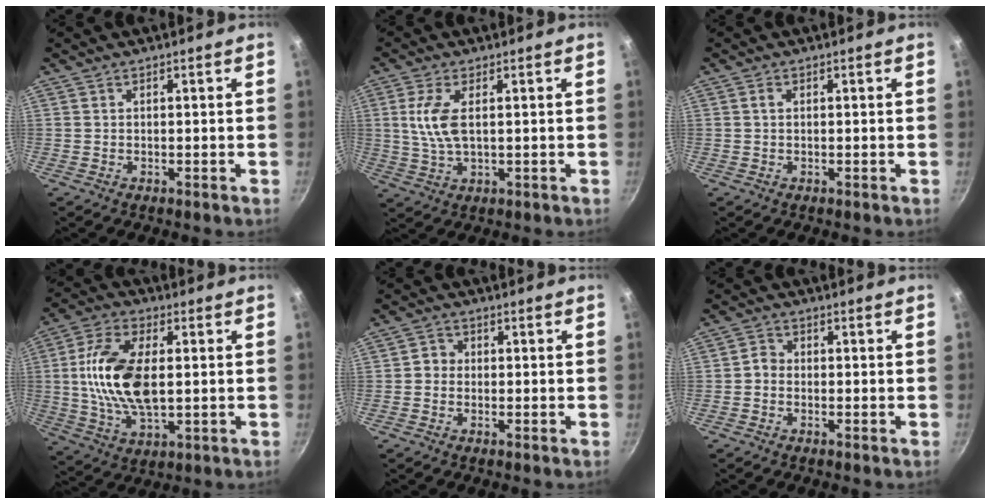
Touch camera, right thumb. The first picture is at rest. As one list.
[{"total": 7.0, "force": [1.2, 3.1, 6.2], "torque": [-0.132, 0.000, 0.024]}, {"total": 0.9, "force": [0.2, 0.6, 0.7], "torque": [-0.012, 0.004, 0.002]}, {"total": 15.5, "force": [1.1, 8.1, 13.2], "torque": [-0.252, 0.009, 0.018]}, {"total": 2.3, "force": [-0.4, 2.2, 0.9], "torque": [-0.002, 0.008, -0.015]}, {"total": 2.0, "force": [-0.9, 1.6, 0.9], "torque": [-0.014, 0.015, -0.023]}]